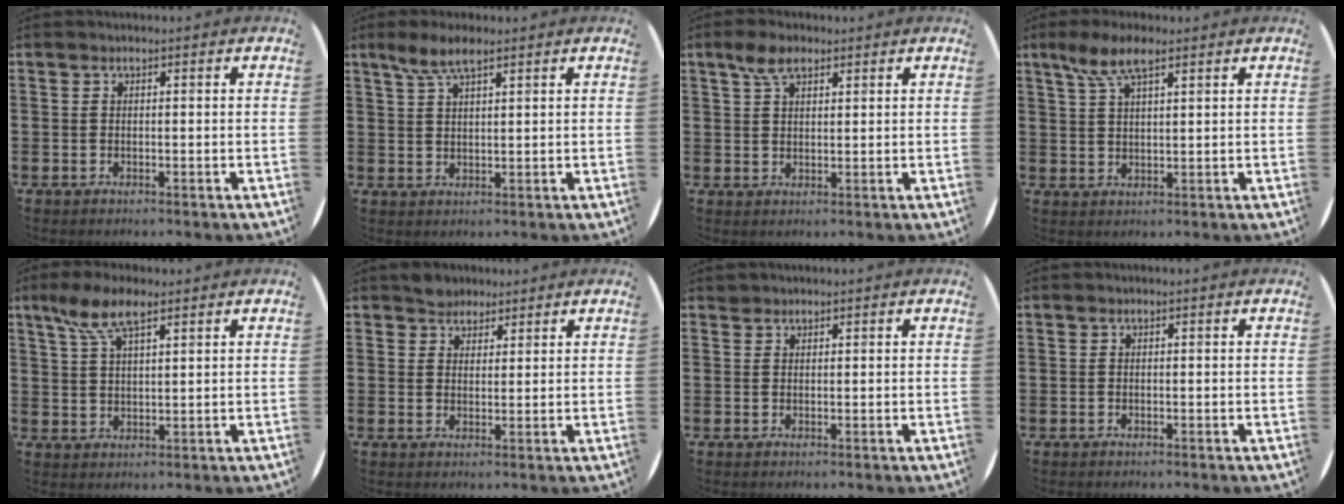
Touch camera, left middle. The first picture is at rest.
{"total": 4.5, "force": [3.1, 1.2, 2.9], "torque": [-0.064, 0.006, 0.056]}
{"total": 4.2, "force": [2.8, 1.9, 2.5], "torque": [-0.047, 0.005, 0.049]}
{"total": 6.5, "force": [4.0, 2.0, 4.6], "torque": [-0.100, 0.006, 0.071]}
{"total": 7.1, "force": [4.6, 2.3, 4.9], "torque": [-0.108, 0.005, 0.083]}
{"total": 2.9, "force": [2.6, 1.3, -0.2], "torque": [0.004, 0.001, 0.051]}
{"total": 1.1, "force": [1.0, 0.3, -0.1], "torque": [0.001, 0.001, 0.020]}
{"total": 0.0}